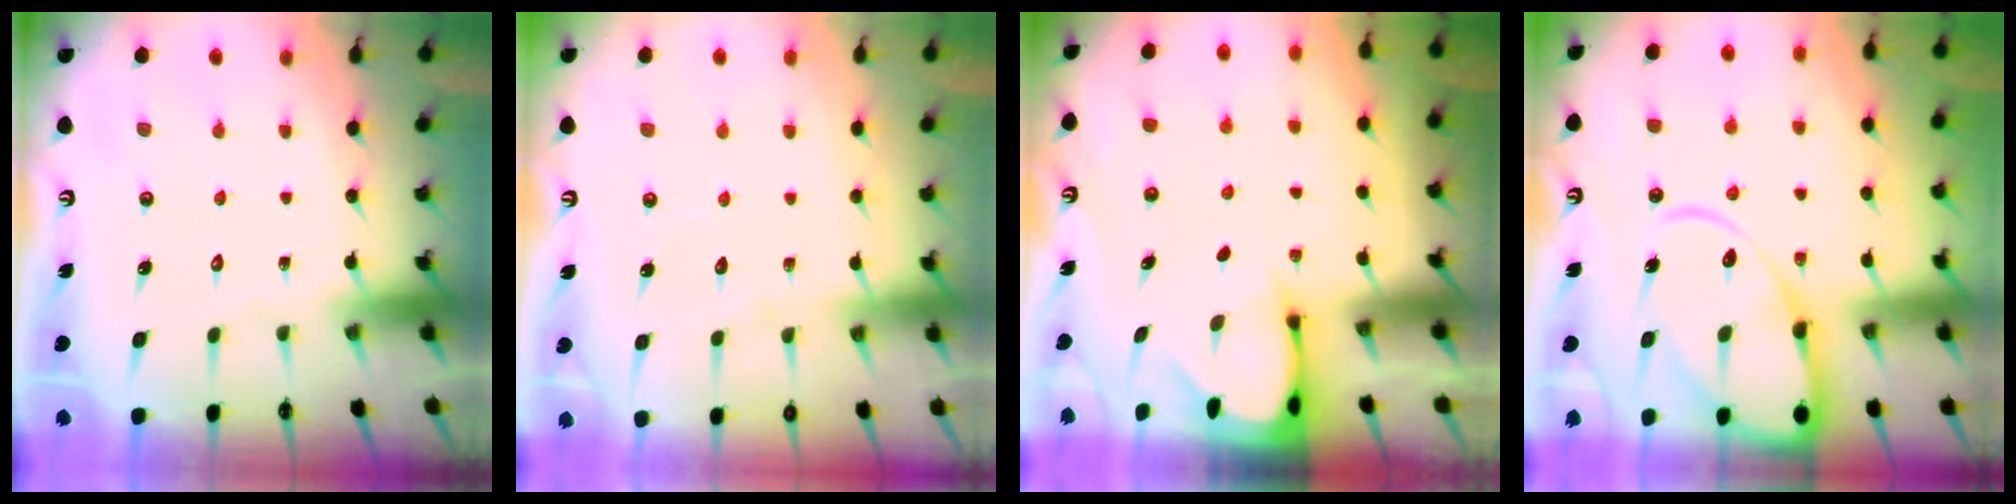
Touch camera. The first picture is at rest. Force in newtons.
{"total": 4.2, "press": 4.1, "slide": 0.3}
{"total": 2.4, "press": 2.4, "slide": 0.3}
{"total": 14.1, "press": 14.0, "slide": 1.3}